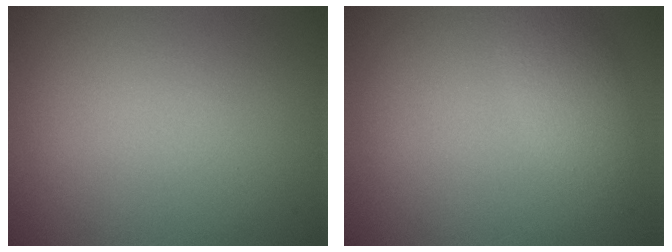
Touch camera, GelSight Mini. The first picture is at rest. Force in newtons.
{"total": 2.5, "press": 2.5, "slide": 0.1}